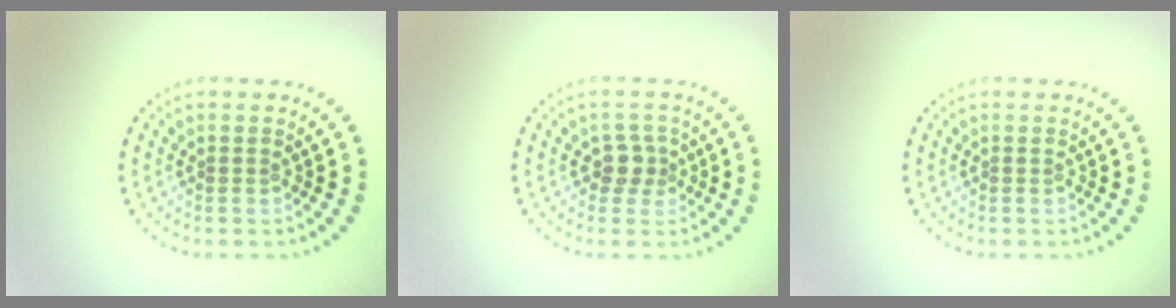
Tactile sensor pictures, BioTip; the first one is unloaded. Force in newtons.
{"total": 1.9, "press": 1.6, "slide": 1.0}
{"total": 0.0}